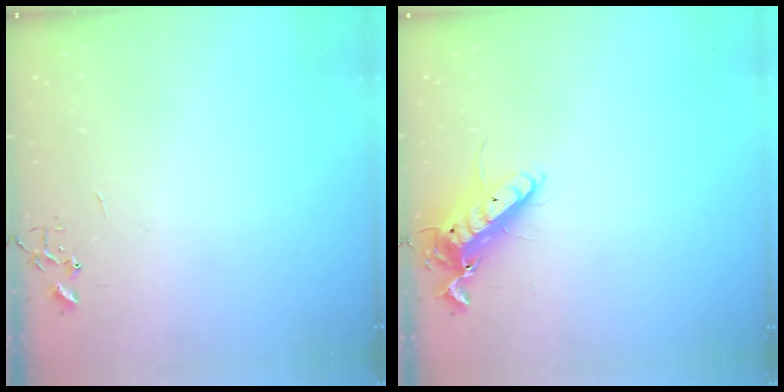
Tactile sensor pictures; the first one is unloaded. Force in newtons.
{"total": 12.3, "press": 12.2, "slide": 1.7}